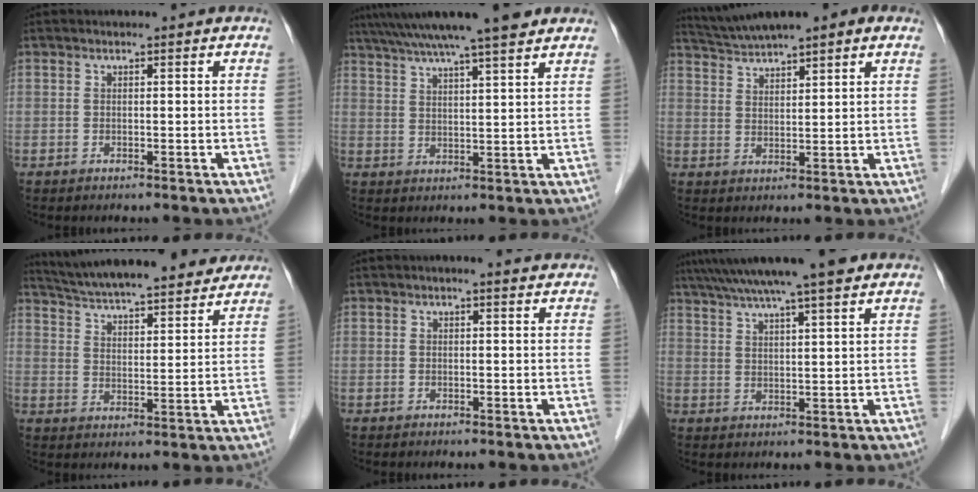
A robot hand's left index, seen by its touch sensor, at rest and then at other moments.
{"total": 15.8, "force": [13.2, 0.4, 8.6], "torque": [-0.149, 0.032, 0.194]}
{"total": 8.3, "force": [6.8, 0.6, 4.7], "torque": [-0.085, 0.037, 0.112]}
{"total": 22.4, "force": [20.1, 3.3, 9.3], "torque": [-0.152, 0.022, 0.285]}
{"total": 2.0, "force": [1.6, 0.5, 1.2], "torque": [-0.019, 0.013, 0.015]}
{"total": 14.4, "force": [11.8, 0.4, 8.1], "torque": [-0.139, 0.034, 0.173]}